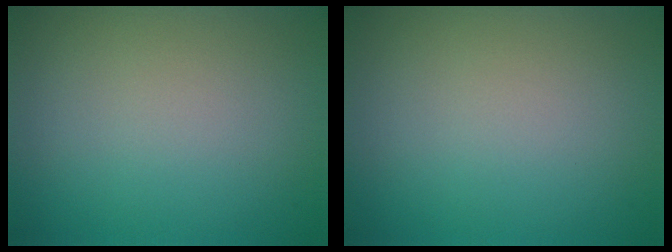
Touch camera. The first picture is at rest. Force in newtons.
{"total": 0.0}